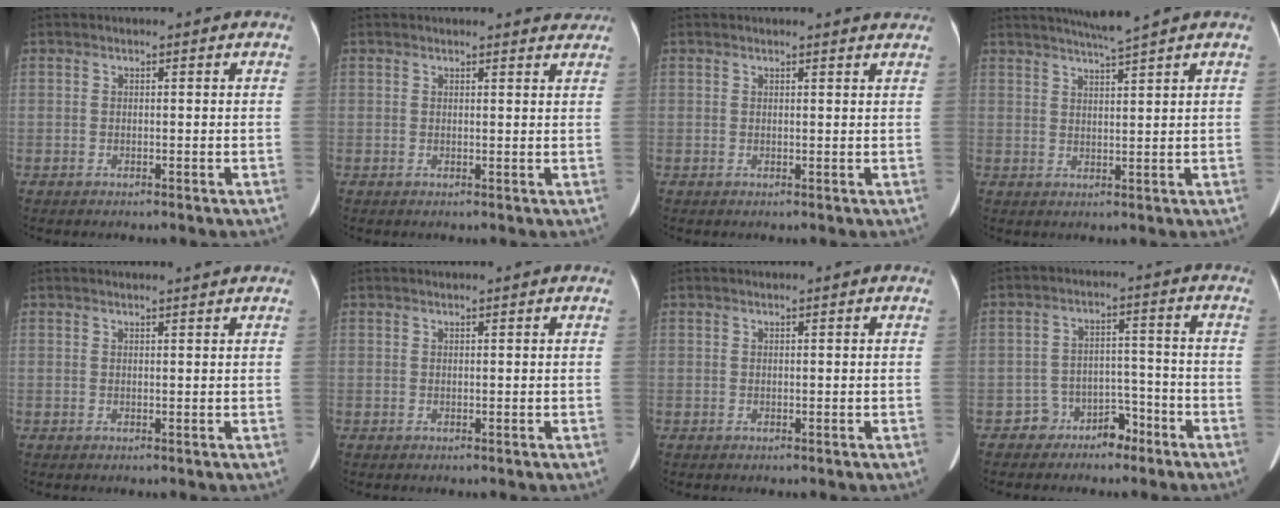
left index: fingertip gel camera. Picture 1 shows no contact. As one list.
[{"total": 2.9, "force": [2.8, 0.4, 0.1], "torque": [-0.002, -0.011, 0.016]}, {"total": 1.9, "force": [1.9, -0.1, 0.3], "torque": [-0.009, -0.008, 0.013]}, {"total": 4.3, "force": [3.6, -1.5, 1.8], "torque": [-0.033, -0.004, 0.067]}, {"total": 2.0, "force": [1.8, -0.5, 0.6], "torque": [-0.011, 0.001, 0.025]}, {"total": 0.6, "force": [0.5, -0.1, 0.3], "torque": [-0.003, 0.008, 0.014]}, {"total": 0.0}, {"total": 4.8, "force": [-3.6, 3.1, 0.7], "torque": [-0.001, 0.020, -0.053]}]